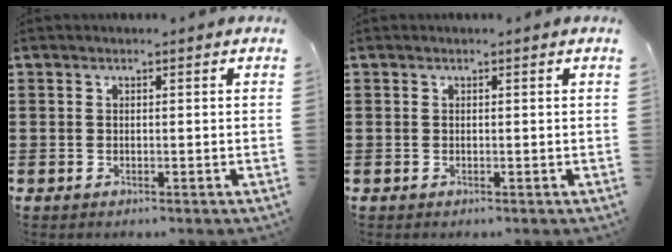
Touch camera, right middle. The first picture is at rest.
{"total": 0.0}